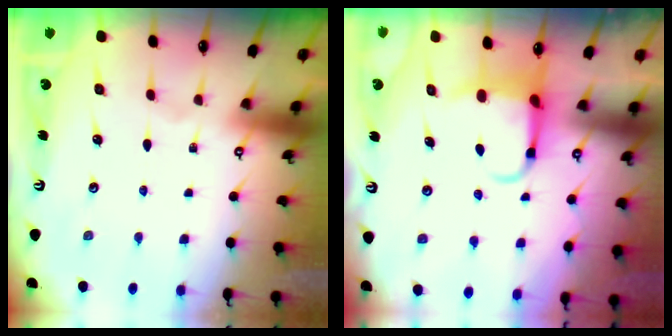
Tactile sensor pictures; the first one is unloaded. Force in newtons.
{"total": 4.6, "press": 4.6, "slide": 0.6}